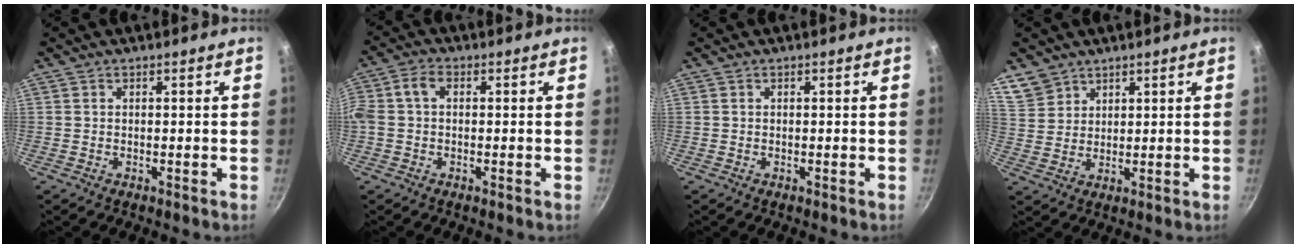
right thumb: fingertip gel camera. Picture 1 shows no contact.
{"total": 5.5, "force": [0.3, 3.6, 4.1], "torque": [-0.089, 0.019, -0.006]}
{"total": 0.0}
{"total": 6.0, "force": [4.4, 3.9, 1.0], "torque": [-0.002, -0.006, 0.093]}